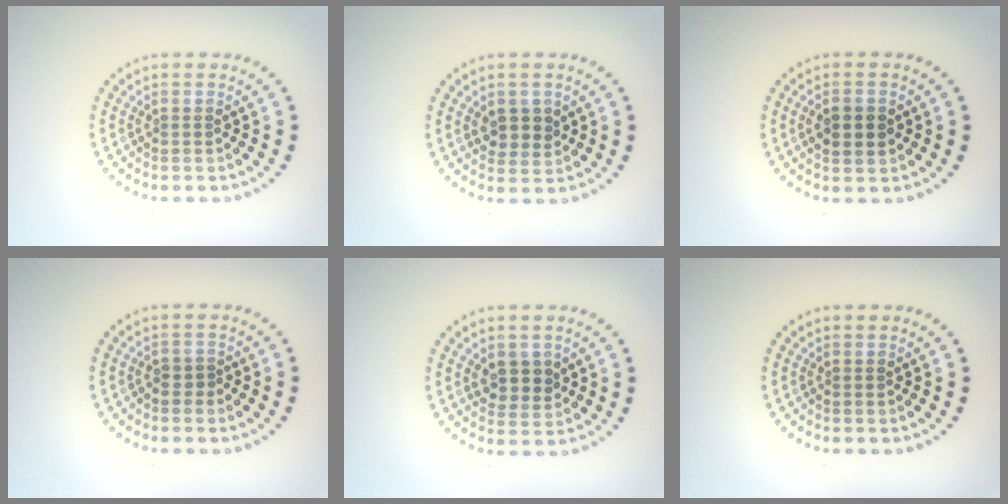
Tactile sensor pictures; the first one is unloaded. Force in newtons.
{"total": 2.5, "press": 2.3, "slide": 0.8}
{"total": 2.5, "press": 2.5, "slide": 0.2}
{"total": 0.9, "press": 0.7, "slide": 0.6}
{"total": 2.6, "press": 2.4, "slide": 0.8}
{"total": 0.0}